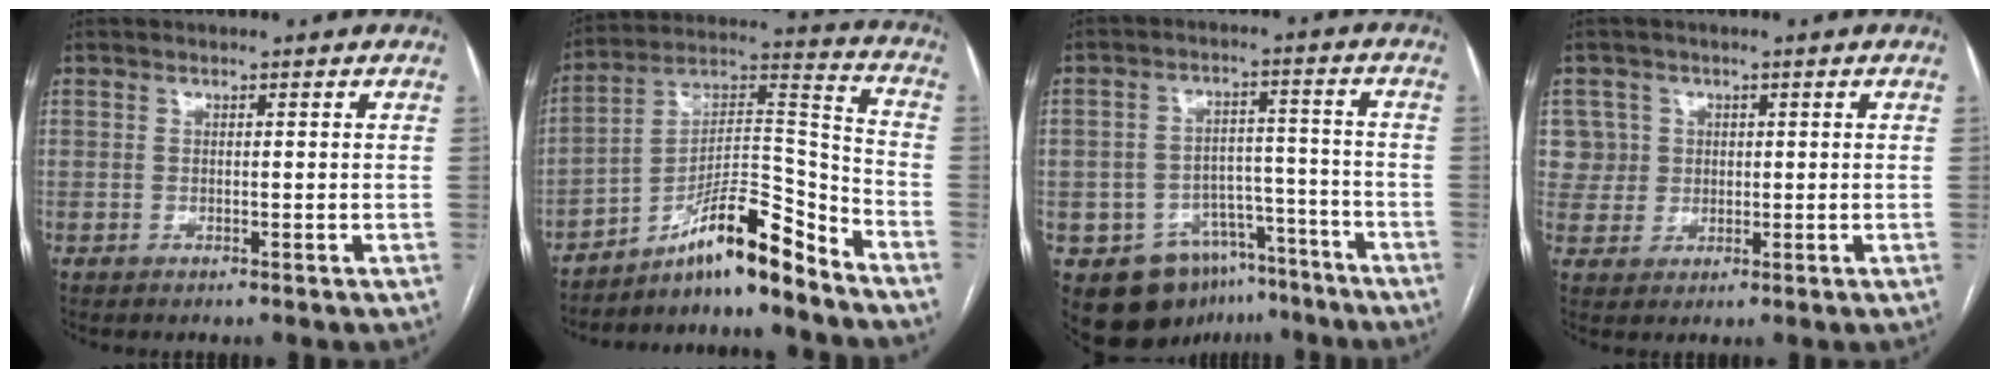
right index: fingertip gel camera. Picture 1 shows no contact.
{"total": 13.5, "force": [-10.8, 0.6, 8.0], "torque": [-0.136, 0.036, -0.180]}
{"total": 13.1, "force": [-8.6, 9.1, 3.9], "torque": [-0.051, 0.050, -0.116]}
{"total": 5.1, "force": [1.6, 4.9, -0.4], "torque": [0.027, 0.011, 0.034]}